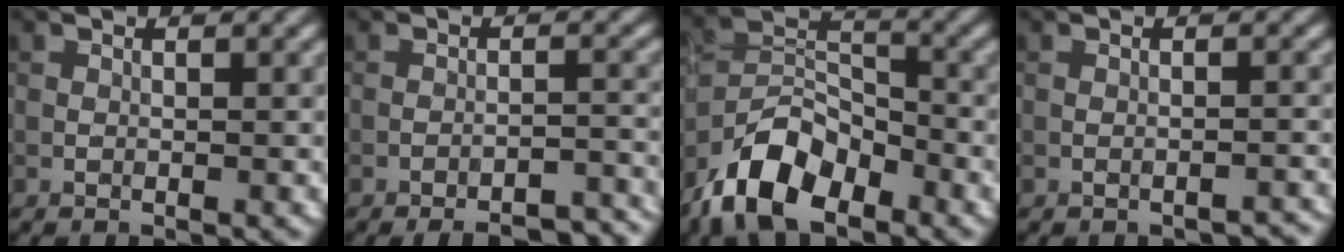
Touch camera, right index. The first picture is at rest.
{"total": 7.2, "force": [-6.6, 1.8, 2.1], "torque": [-0.015, 0.019, -0.076]}
{"total": 8.2, "force": [-5.6, 4.2, 4.4], "torque": [-0.078, 0.001, -0.117]}
{"total": 1.3, "force": [-1.2, 0.3, 0.2], "torque": [0.003, 0.005, -0.017]}